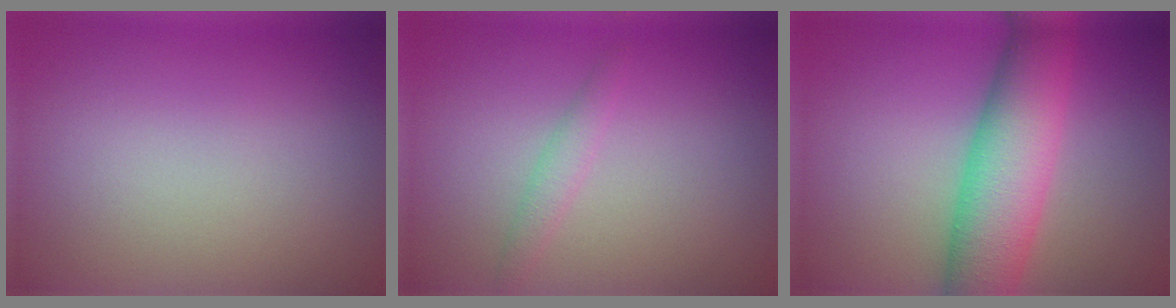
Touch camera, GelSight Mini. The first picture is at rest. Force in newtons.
{"total": 1.2, "press": 1.2, "slide": 0.1}
{"total": 8.2, "press": 8.2, "slide": 0.2}